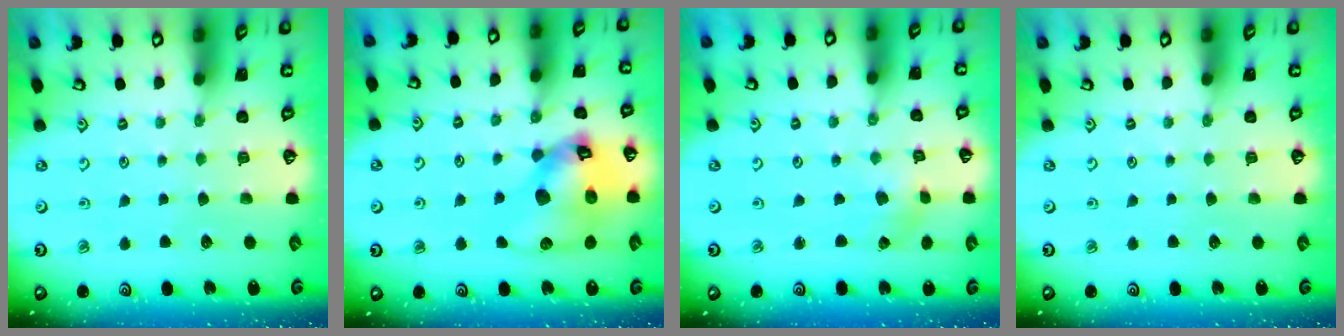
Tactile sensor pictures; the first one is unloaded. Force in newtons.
{"total": 18.3, "press": 18.1, "slide": 2.5}
{"total": 0.7, "press": 0.7, "slide": 0.2}
{"total": 0.0}